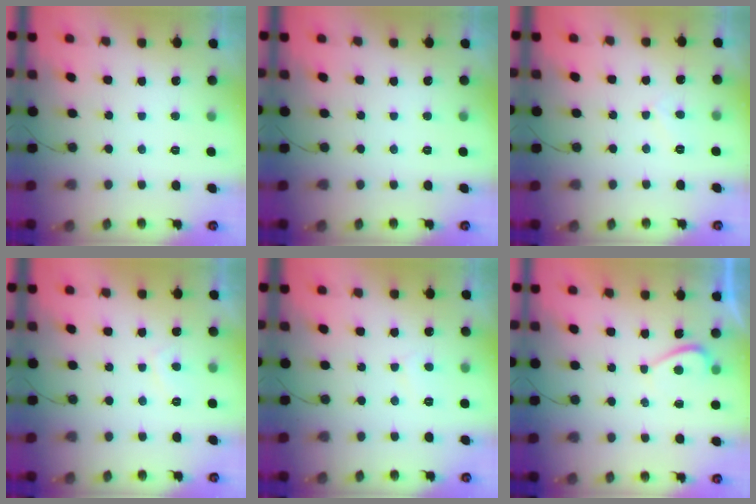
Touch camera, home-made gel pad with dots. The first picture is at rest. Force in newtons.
{"total": 0.0}
{"total": 2.8, "press": 2.8, "slide": 0.3}
{"total": 1.4, "press": 1.2, "slide": 0.7}
{"total": 2.8, "press": 2.8, "slide": 0.3}
{"total": 0.7, "press": 0.5, "slide": 0.5}